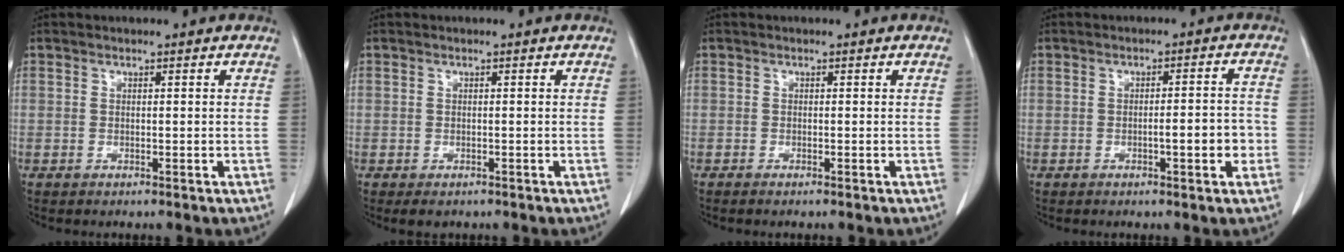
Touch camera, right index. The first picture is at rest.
{"total": 1.8, "force": [-1.2, 1.1, 0.8], "torque": [-0.010, 0.000, -0.009]}
{"total": 0.9, "force": [-0.7, 0.0, 0.5], "torque": [-0.011, -0.002, -0.010]}
{"total": 4.5, "force": [-1.3, 0.8, 4.2], "torque": [-0.061, 0.008, -0.015]}